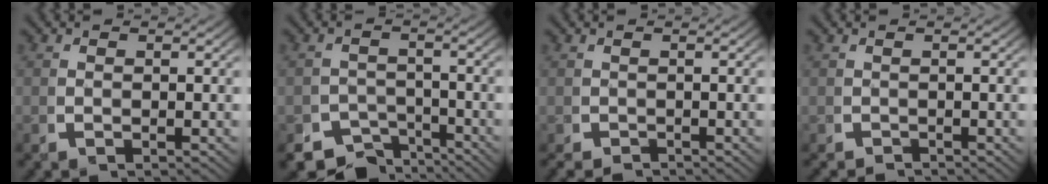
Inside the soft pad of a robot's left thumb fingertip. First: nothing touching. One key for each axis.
{"total": 6.6, "fx": -5.7, "fy": 3.2, "fz": 1.1, "tx": 0.005, "ty": -0.033, "tz": -0.093}
{"total": 1.8, "fx": -1.7, "fy": 0.4, "fz": -0.4, "tx": 0.019, "ty": -0.009, "tz": -0.024}
{"total": 1.4, "fx": -1.3, "fy": 0.1, "fz": -0.6, "tx": 0.018, "ty": -0.006, "tz": -0.018}